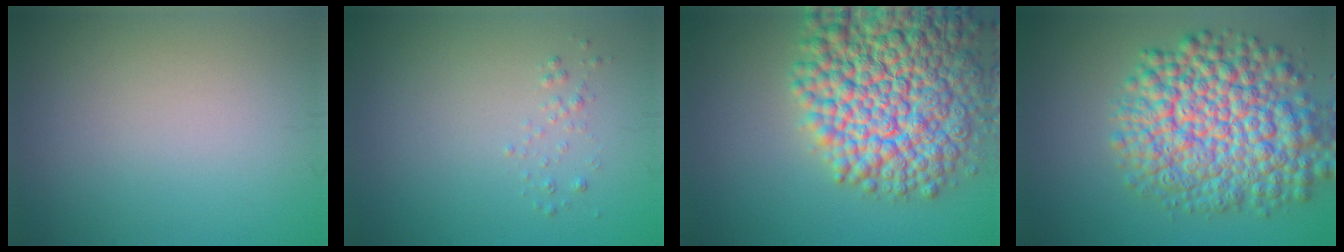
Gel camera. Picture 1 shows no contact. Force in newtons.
{"total": 0.7, "press": 0.7, "slide": 0.1}
{"total": 14.1, "press": 14.1, "slide": 0.6}
{"total": 11.1, "press": 11.1, "slide": 0.3}